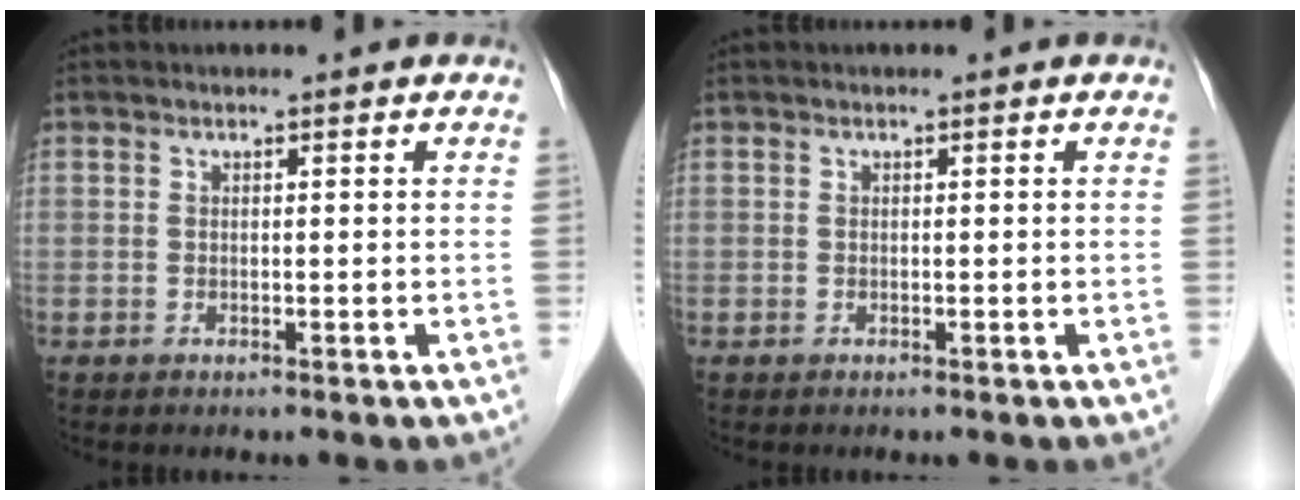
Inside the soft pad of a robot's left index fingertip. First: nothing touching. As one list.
[{"total": 0.0}]